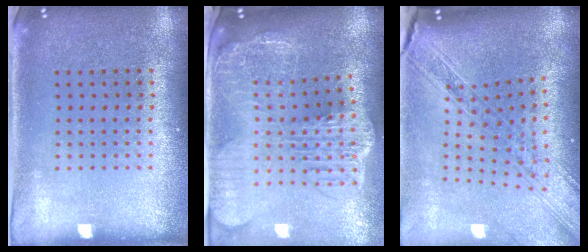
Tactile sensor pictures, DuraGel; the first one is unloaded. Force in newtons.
{"total": 3.7, "press": 3.0, "slide": 2.2}
{"total": 2.3, "press": 1.9, "slide": 1.3}